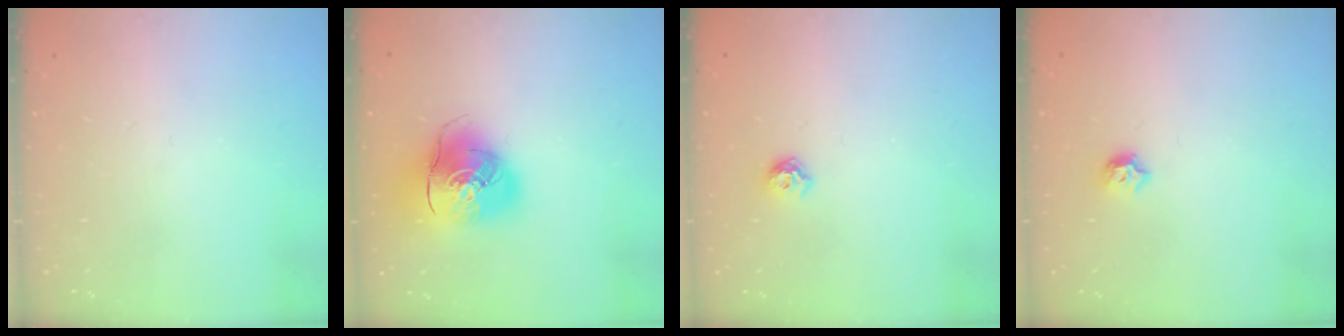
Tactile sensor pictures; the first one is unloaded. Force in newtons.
{"total": 14.1, "press": 13.9, "slide": 2.5}
{"total": 5.9, "press": 5.8, "slide": 1.0}
{"total": 5.3, "press": 5.3, "slide": 0.9}